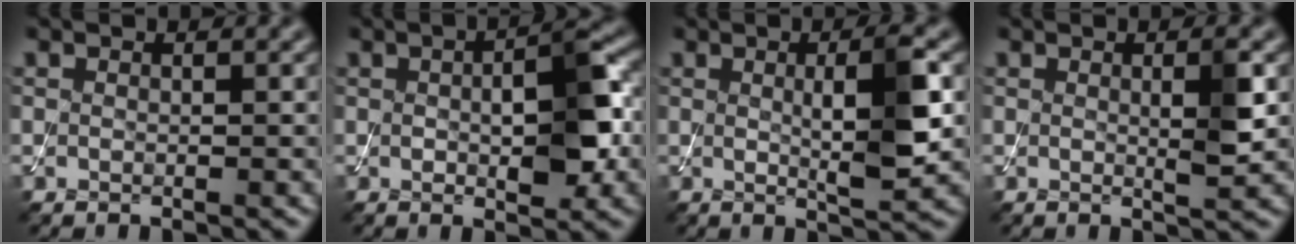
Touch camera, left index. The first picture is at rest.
{"total": 6.2, "force": [0.2, 2.5, 5.7], "torque": [-0.090, 0.002, 0.003]}
{"total": 5.3, "force": [0.6, 0.9, 5.2], "torque": [-0.084, 0.000, 0.009]}
{"total": 2.5, "force": [0.4, 0.3, 2.4], "torque": [-0.037, -0.005, 0.004]}